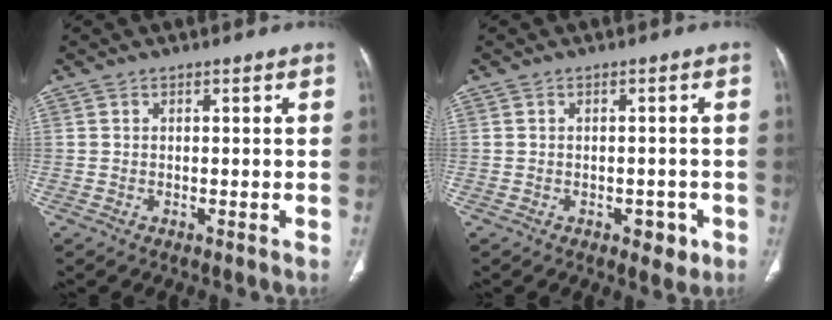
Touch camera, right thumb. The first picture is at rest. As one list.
[{"total": 3.1, "force": [-1.4, 2.0, 2.0], "torque": [-0.010, 0.004, -0.014]}]